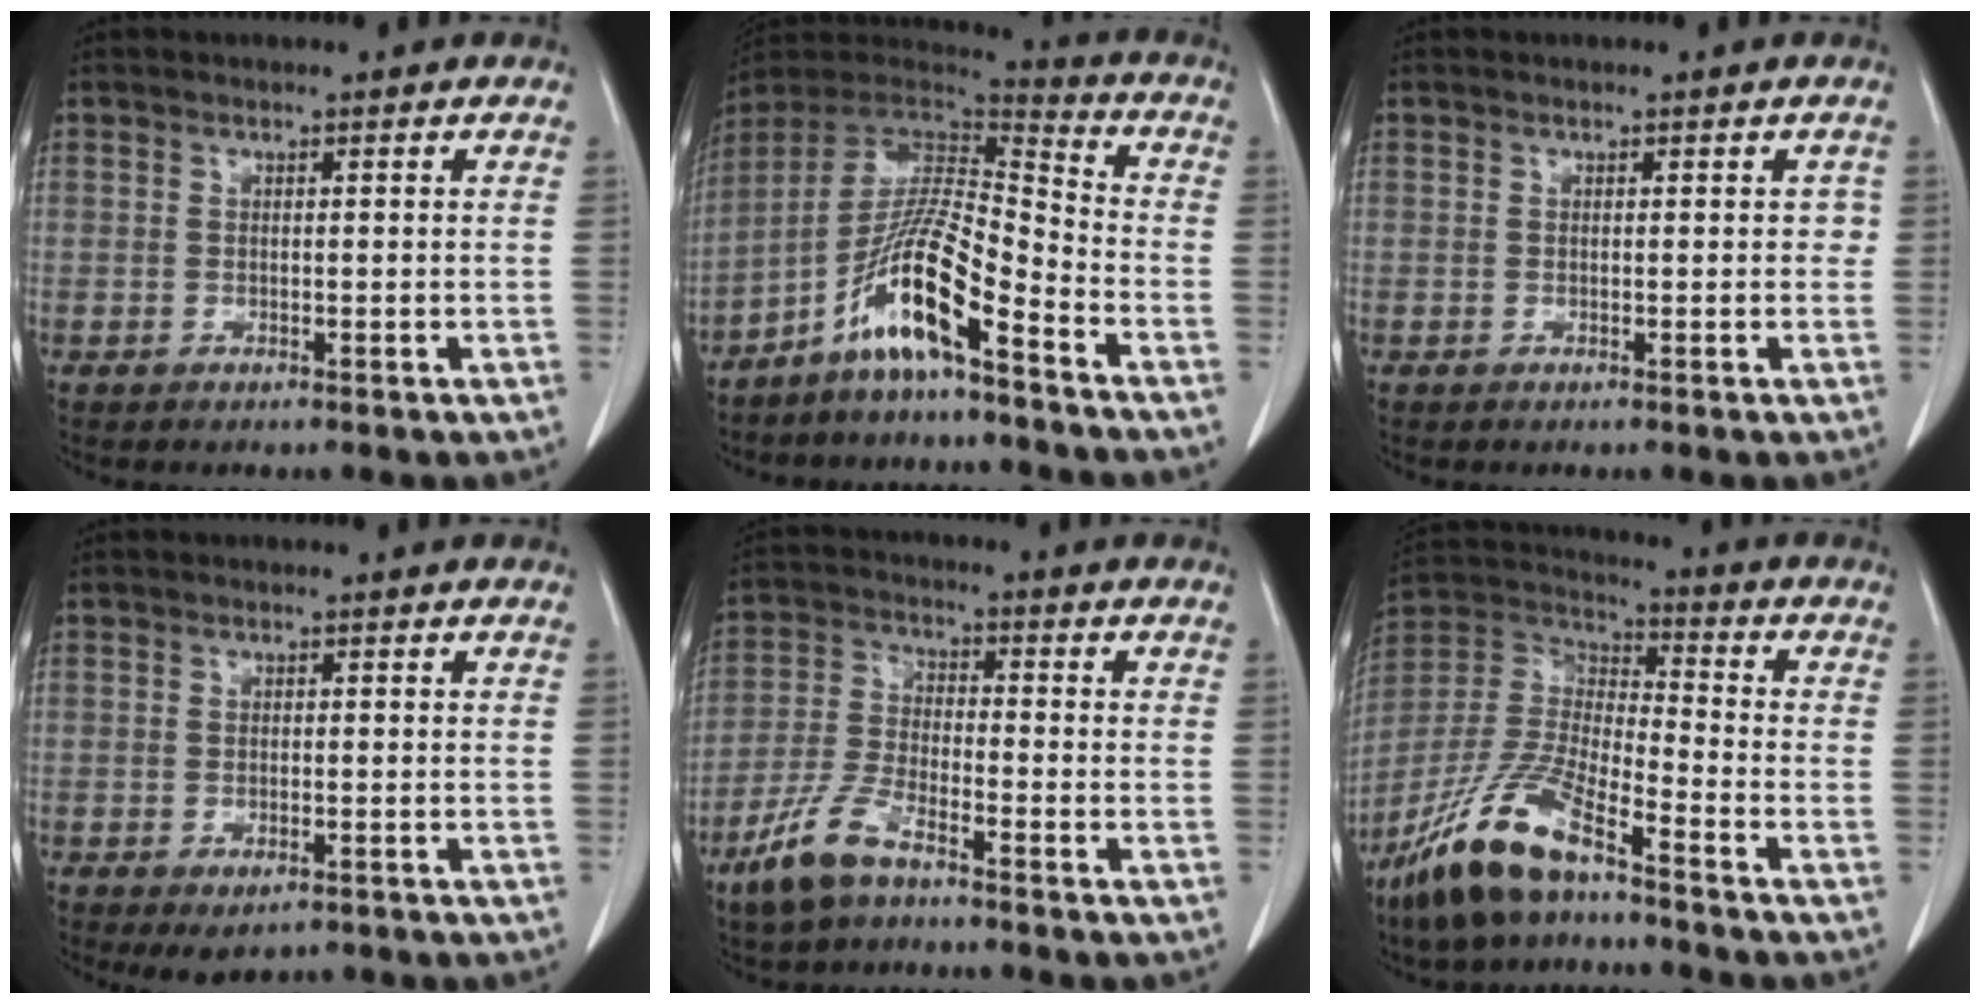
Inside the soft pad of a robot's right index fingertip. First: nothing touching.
{"total": 12.6, "force": [-7.4, 1.0, 10.1], "torque": [-0.195, 0.004, -0.141]}
{"total": 0.9, "force": [0.1, 0.8, 0.5], "torque": [0.003, 0.010, 0.000]}
{"total": 3.2, "force": [-1.9, 1.6, 2.0], "torque": [-0.025, -0.005, -0.015]}
{"total": 8.0, "force": [-5.6, 2.2, 5.2], "torque": [-0.120, -0.012, -0.115]}
{"total": 14.4, "force": [-10.0, 3.0, 10.0], "torque": [-0.216, -0.010, -0.191]}